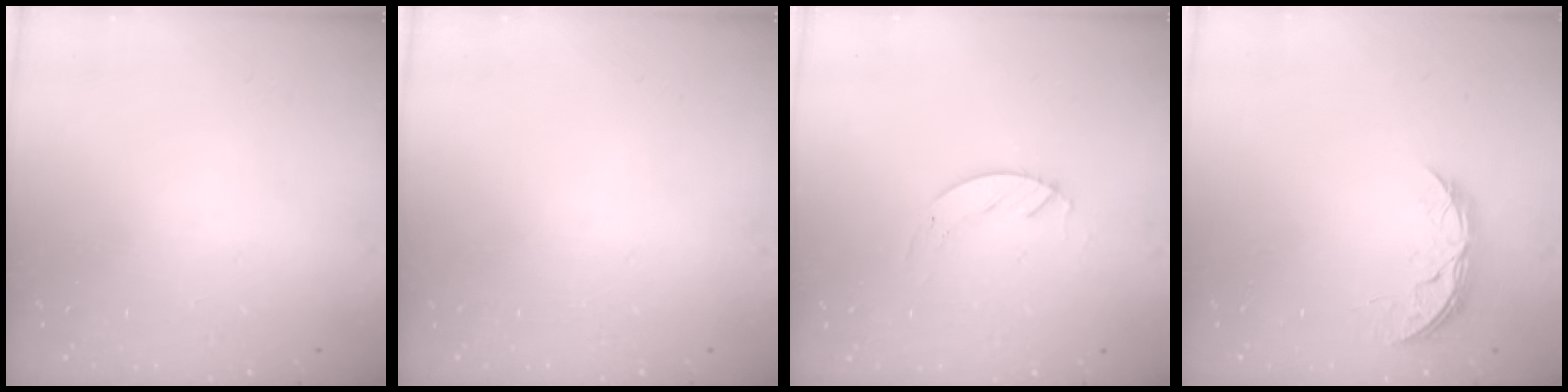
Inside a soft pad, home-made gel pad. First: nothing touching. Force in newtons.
{"total": 0.0}
{"total": 2.4, "press": 2.4, "slide": 0.2}
{"total": 5.4, "press": 5.4, "slide": 0.5}